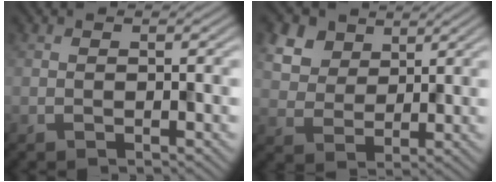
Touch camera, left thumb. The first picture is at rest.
{"total": 7.6, "force": [4.2, 5.2, 3.7], "torque": [-0.130, 0.000, 0.088]}